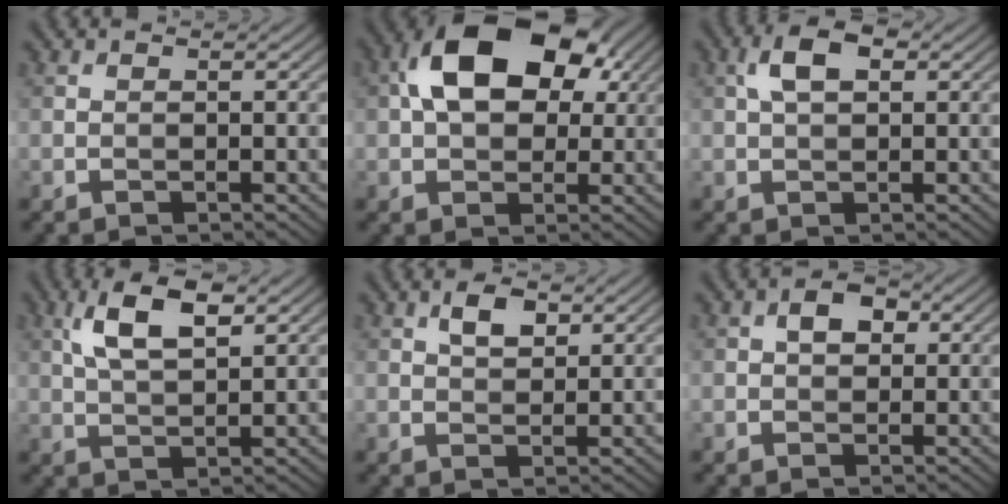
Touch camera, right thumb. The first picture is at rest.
{"total": 13.7, "force": [3.7, 8.6, 10.0], "torque": [-0.175, 0.029, 0.052]}
{"total": 4.5, "force": [1.4, 2.4, 3.6], "torque": [-0.072, 0.010, 0.020]}
{"total": 6.9, "force": [3.1, 2.6, 5.7], "torque": [-0.118, 0.007, 0.059]}
{"total": 3.1, "force": [1.5, 1.6, 2.2], "torque": [-0.041, 0.002, 0.027]}
{"total": 3.0, "force": [0.7, 2.0, 2.0], "torque": [-0.035, 0.005, 0.007]}